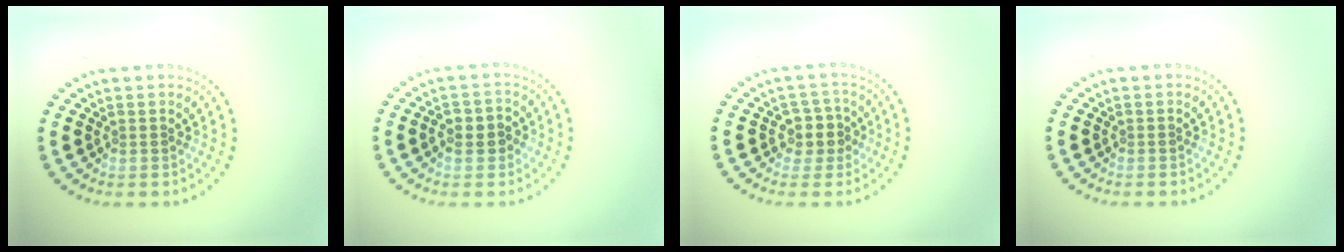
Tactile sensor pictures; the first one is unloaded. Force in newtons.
{"total": 2.3, "press": 2.2, "slide": 0.5}
{"total": 2.5, "press": 2.2, "slide": 1.2}
{"total": 0.0}